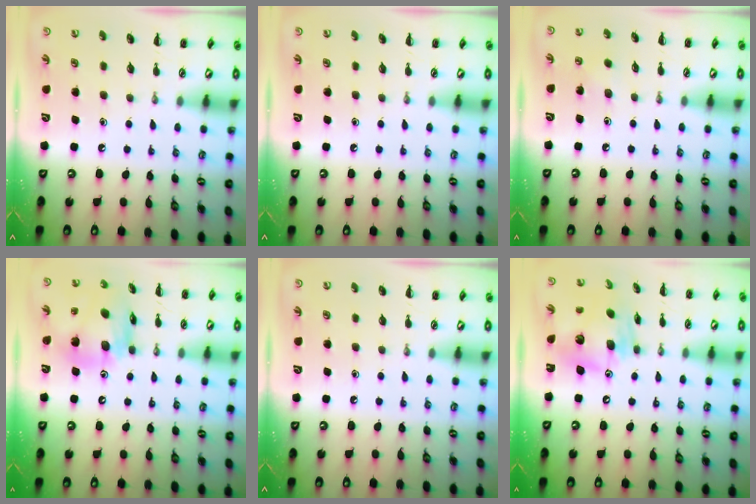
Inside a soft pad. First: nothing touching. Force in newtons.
{"total": 0.0}
{"total": 2.6, "press": 2.5, "slide": 0.8}
{"total": 15.3, "press": 15.0, "slide": 2.9}
{"total": 0.0}
{"total": 13.3, "press": 13.2, "slide": 2.1}